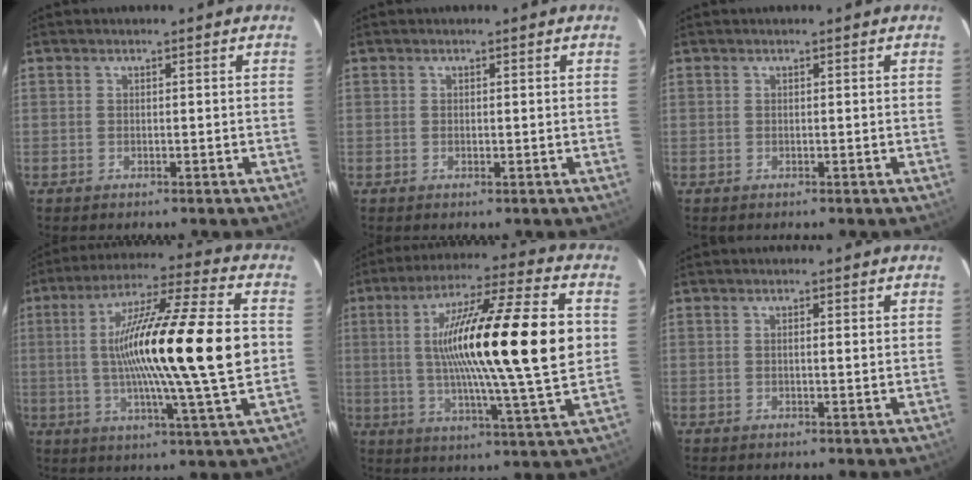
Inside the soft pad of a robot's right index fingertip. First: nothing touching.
{"total": 0.5, "force": [-0.1, 0.1, 0.5], "torque": [-0.009, -0.002, 0.001]}
{"total": 0.0}
{"total": 22.0, "force": [0.3, 0.0, 22.0], "torque": [-0.376, 0.003, -0.008]}
{"total": 23.2, "force": [2.4, 0.6, 23.1], "torque": [-0.383, 0.006, 0.023]}
{"total": 1.2, "force": [0.4, 0.2, 1.1], "torque": [-0.023, 0.004, 0.005]}